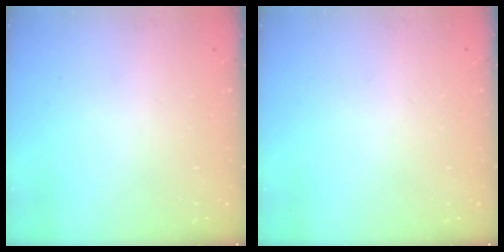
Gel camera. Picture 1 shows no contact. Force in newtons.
{"total": 0.0}